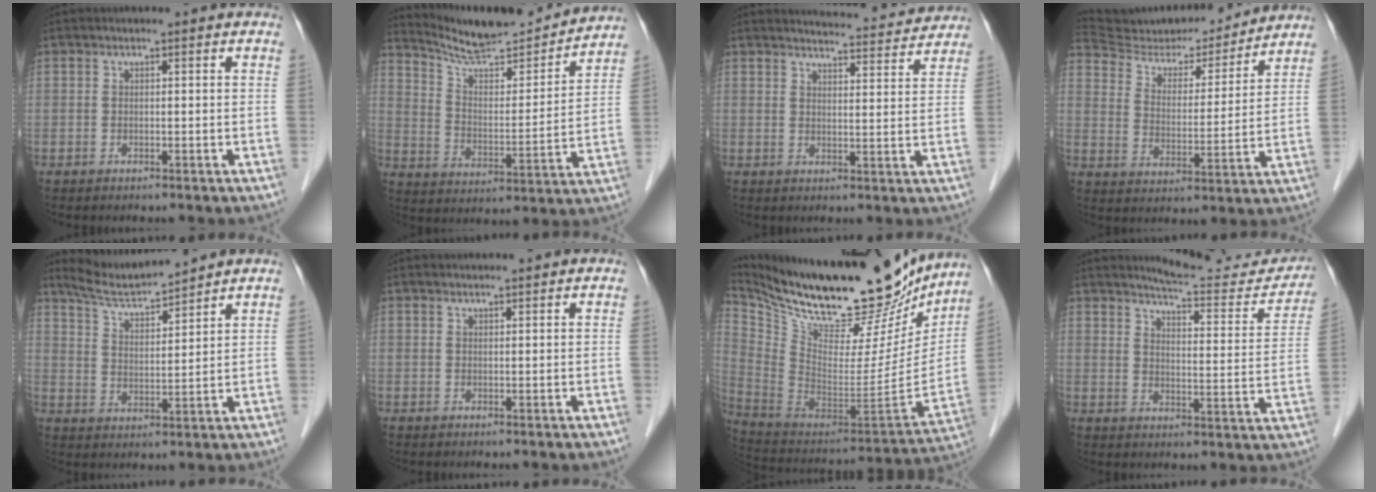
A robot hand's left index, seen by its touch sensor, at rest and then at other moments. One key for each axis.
{"total": 17.2, "fx": 16.3, "fy": 1.4, "fz": 5.2, "tx": -0.087, "ty": -0.017, "tz": 0.250}
{"total": 10.0, "fx": 9.8, "fy": 0.9, "fz": 1.4, "tx": -0.018, "ty": -0.003, "tz": 0.116}
{"total": 17.7, "fx": 16.9, "fy": 3.1, "fz": 4.2, "tx": -0.071, "ty": -0.001, "tz": 0.257}
{"total": 7.3, "fx": 7.1, "fy": -0.4, "fz": 1.4, "tx": -0.040, "ty": 0.004, "tz": 0.143}
{"total": 1.1, "fx": 1.1, "fy": 0.0, "fz": 0.1, "tx": -0.004, "ty": 0.008, "tz": 0.023}
{"total": 31.2, "fx": 25.5, "fy": 8.7, "fz": 15.7, "tx": -0.269, "ty": -0.026, "tz": 0.384}
{"total": 14.5, "fx": 14.1, "fy": 1.8, "fz": 3.1, "tx": -0.029, "ty": -0.046, "tz": 0.168}